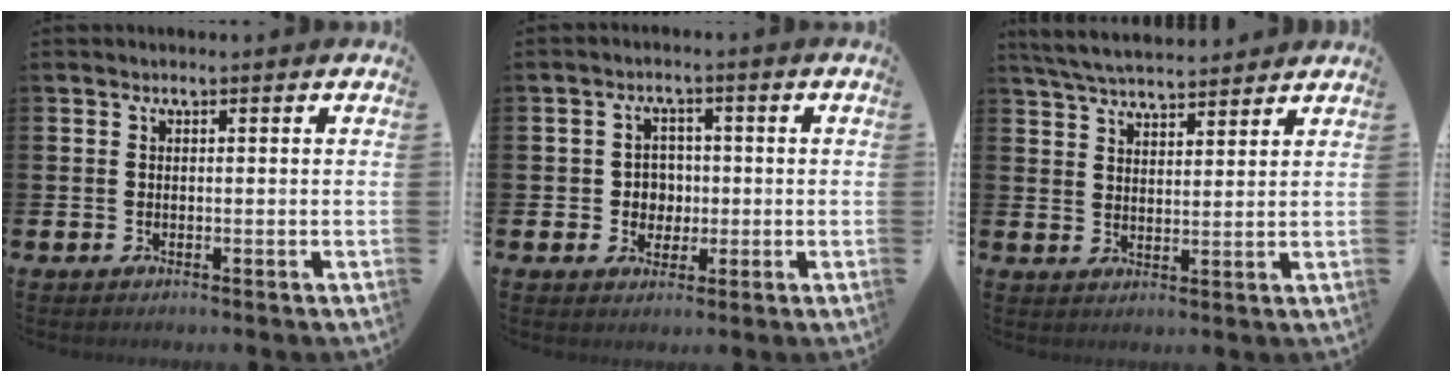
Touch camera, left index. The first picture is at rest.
{"total": 3.3, "force": [0.1, 3.2, 0.9], "torque": [-0.008, 0.000, -0.009]}
{"total": 5.5, "force": [5.3, 0.6, 1.0], "torque": [-0.038, -0.025, 0.097]}